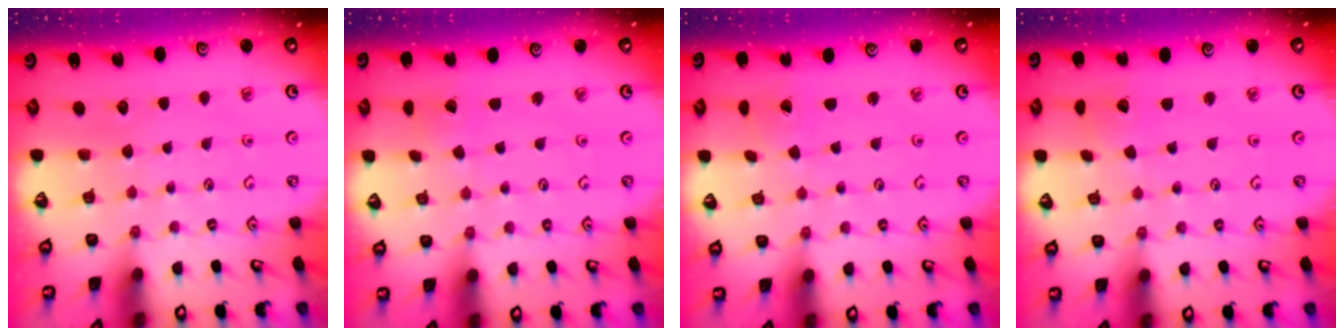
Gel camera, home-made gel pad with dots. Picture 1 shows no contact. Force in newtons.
{"total": 1.5, "press": 1.5, "slide": 0.2}
{"total": 0.7, "press": 0.5, "slide": 0.4}
{"total": 2.6, "press": 2.6, "slide": 0.3}